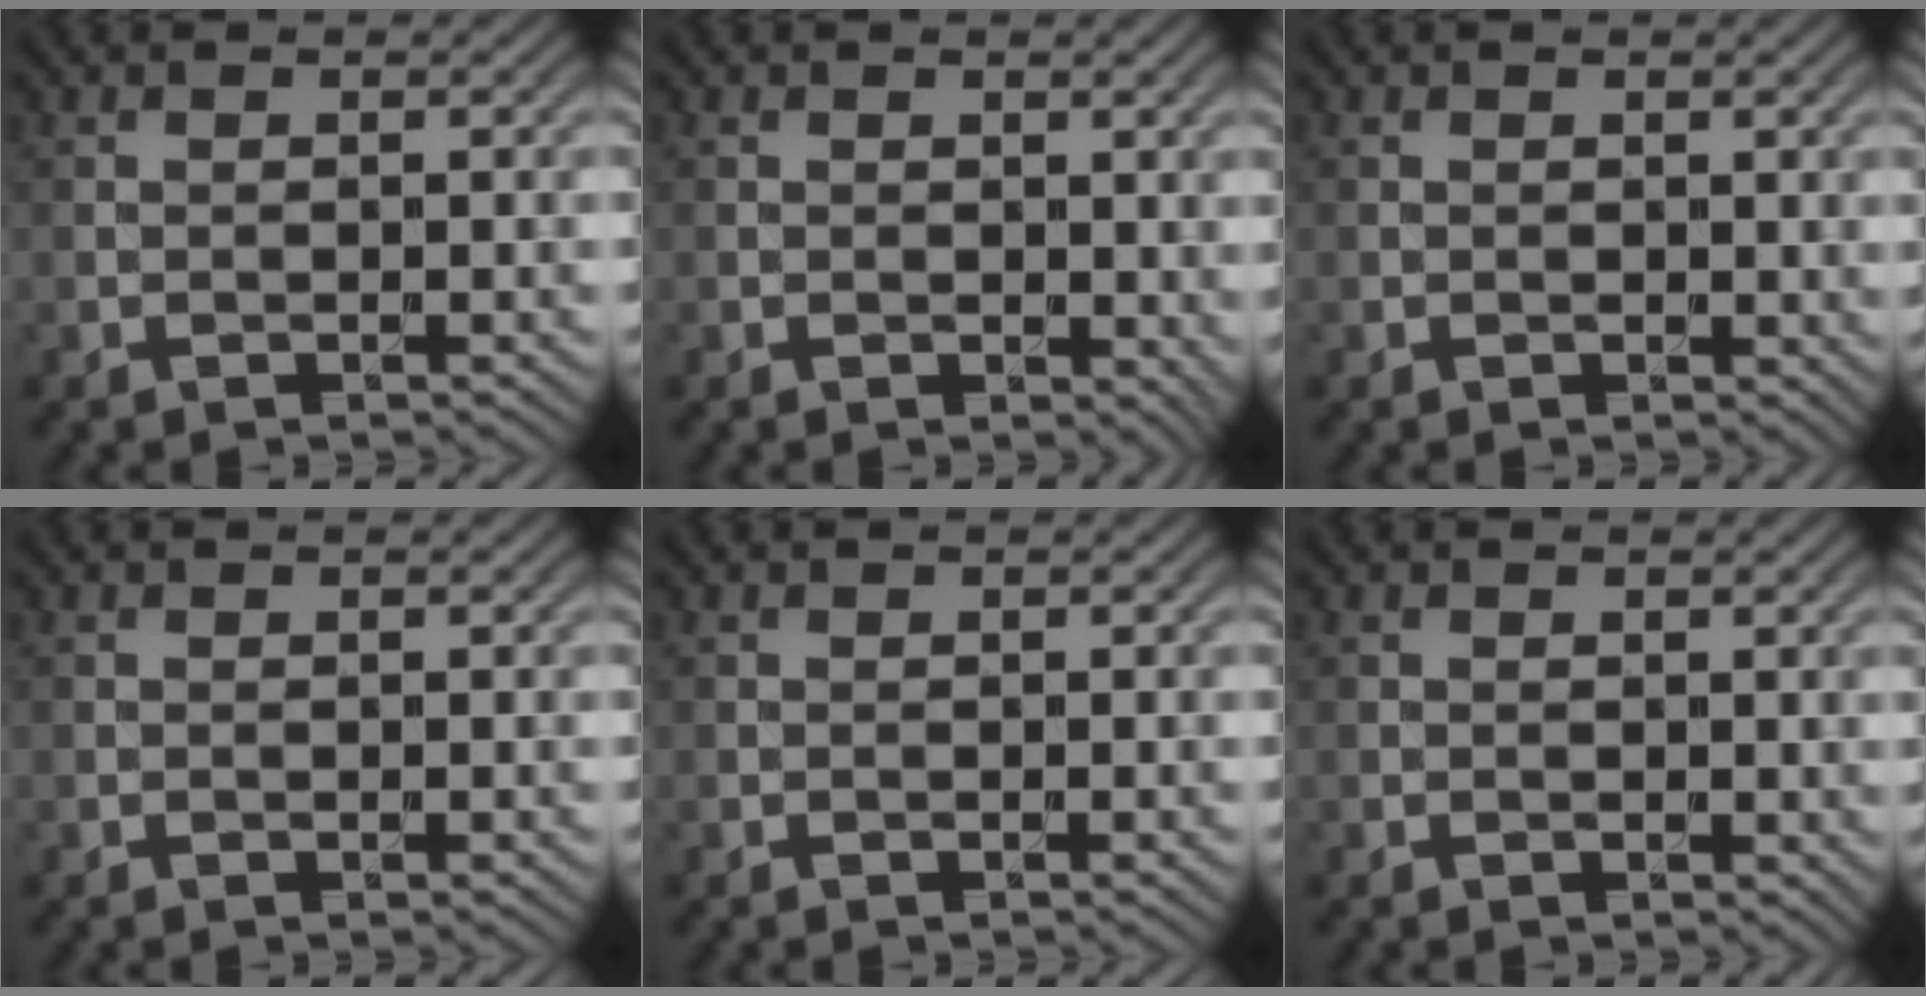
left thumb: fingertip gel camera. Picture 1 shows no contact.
{"total": 1.6, "force": [0.3, 1.1, 1.1], "torque": [-0.013, -0.005, 0.008]}
{"total": 0.8, "force": [0.2, 0.6, 0.5], "torque": [-0.005, -0.004, 0.006]}
{"total": 0.0}
{"total": 0.0}
{"total": 0.6, "force": [0.2, 0.5, 0.4], "torque": [-0.003, -0.003, 0.004]}